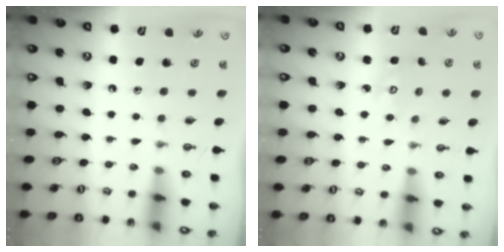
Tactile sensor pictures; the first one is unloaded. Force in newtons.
{"total": 3.2, "press": 3.2, "slide": 0.4}